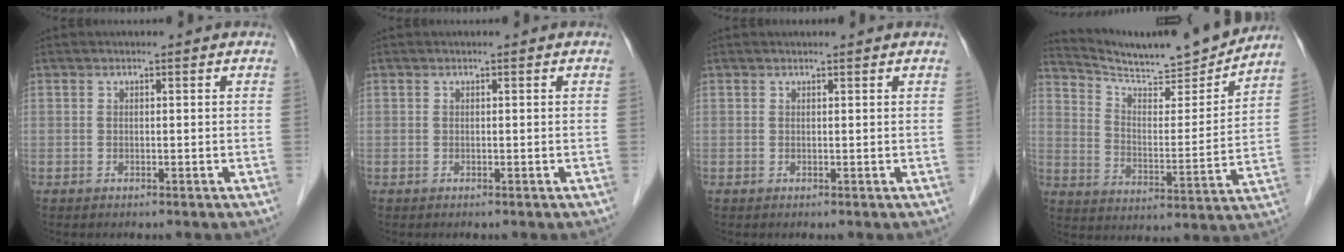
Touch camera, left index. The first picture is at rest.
{"total": 0.0}
{"total": 1.1, "force": [1.1, 0.0, 0.2], "torque": [-0.009, 0.007, 0.015]}
{"total": 17.3, "force": [16.3, 0.5, 5.7], "torque": [-0.100, -0.025, 0.250]}